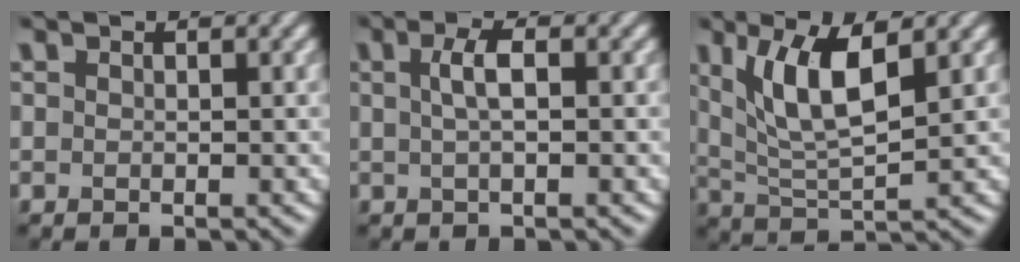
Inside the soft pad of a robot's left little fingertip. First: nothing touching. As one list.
[{"total": 2.2, "force": [0.3, 0.5, 2.1], "torque": [-0.040, 0.008, 0.005]}, {"total": 6.2, "force": [2.4, 1.9, 5.4], "torque": [-0.107, -0.005, 0.049]}]